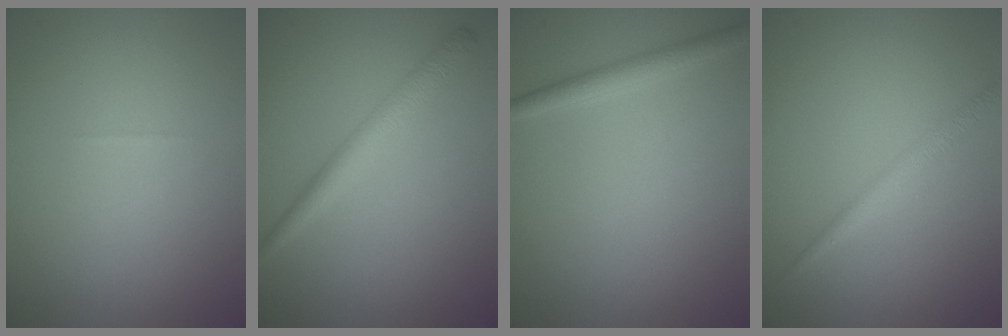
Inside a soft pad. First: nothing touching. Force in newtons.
{"total": 2.5, "press": 2.5, "slide": 0.0}
{"total": 1.9, "press": 1.9, "slide": 0.2}
{"total": 1.6, "press": 1.6, "slide": 0.1}